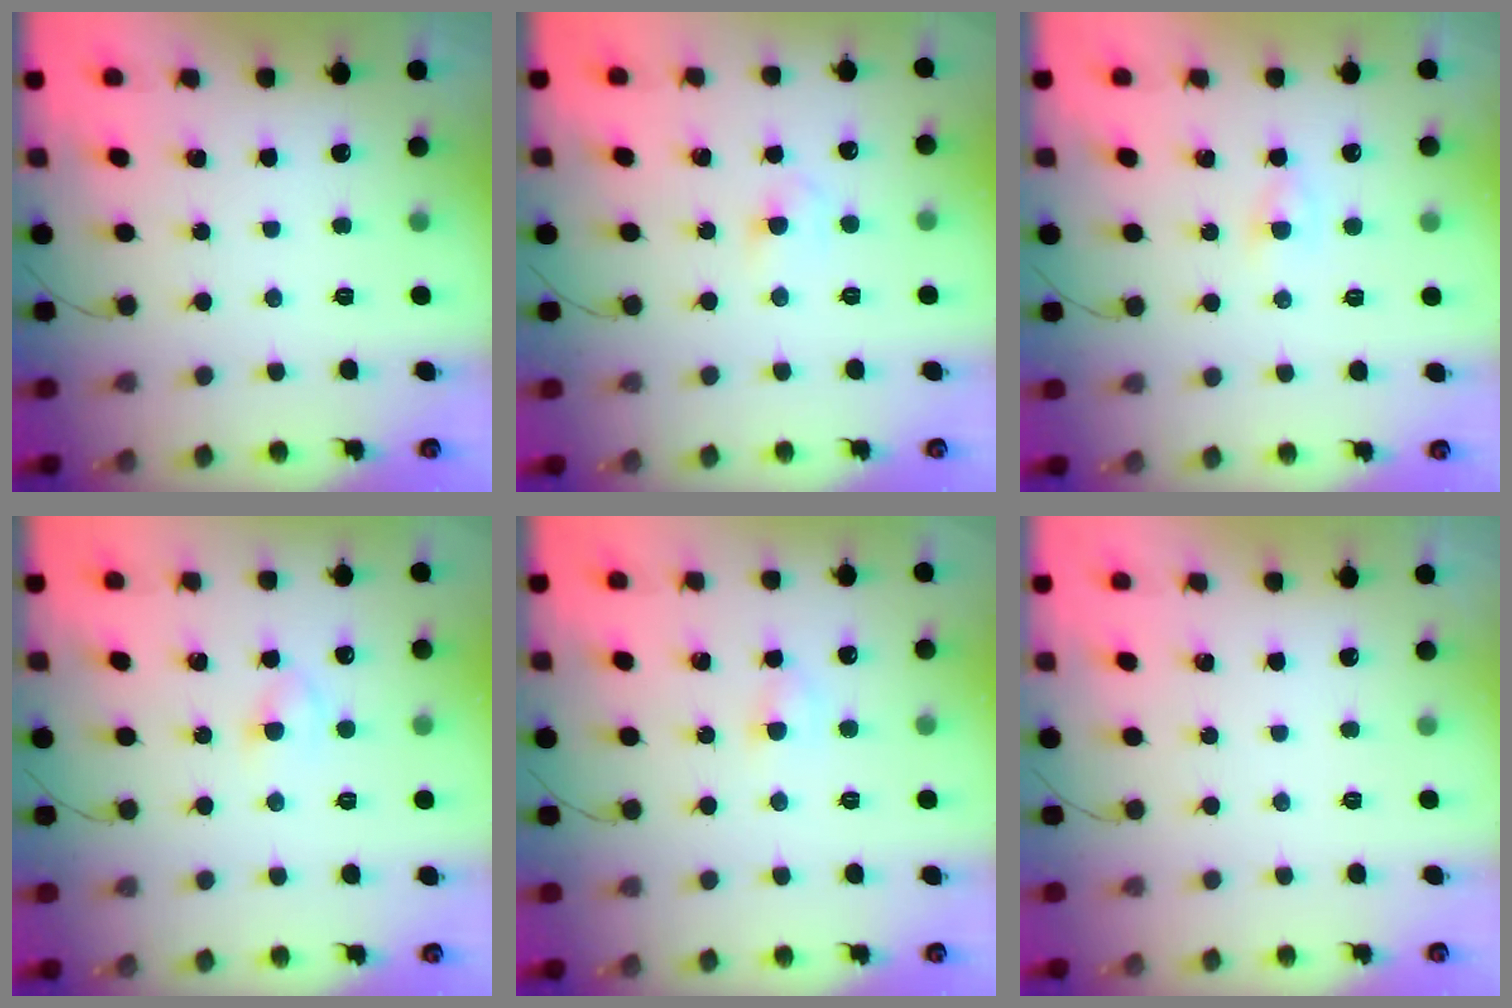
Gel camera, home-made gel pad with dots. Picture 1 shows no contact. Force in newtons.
{"total": 3.4, "press": 3.2, "slide": 1.1}
{"total": 1.9, "press": 1.8, "slide": 0.6}
{"total": 2.5, "press": 2.3, "slide": 1.0}
{"total": 2.8, "press": 2.6, "slide": 1.0}
{"total": 0.0}